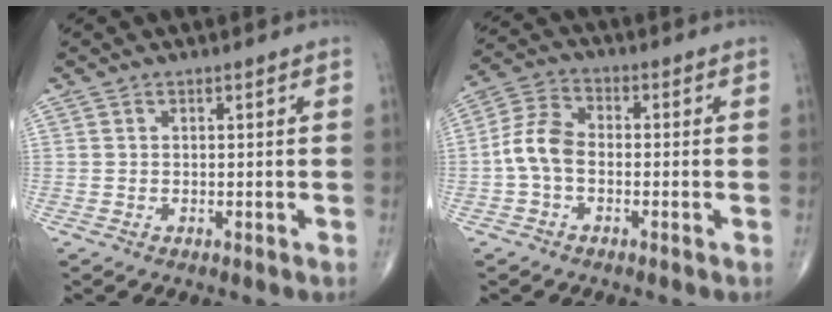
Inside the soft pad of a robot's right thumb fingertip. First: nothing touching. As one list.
[{"total": 7.1, "force": [-1.3, 4.5, 5.3], "torque": [-0.104, 0.023, -0.038]}]